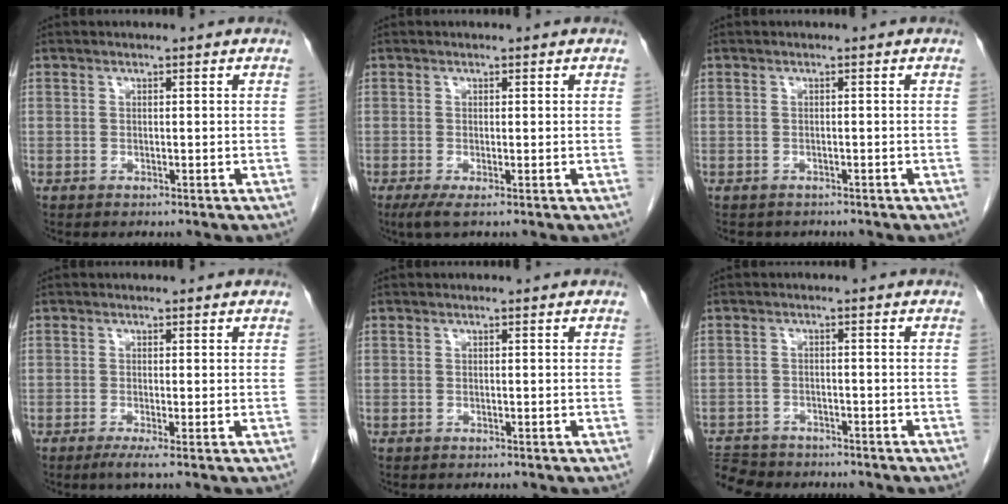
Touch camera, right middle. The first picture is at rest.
{"total": 2.1, "force": [-1.2, 0.1, 1.7], "torque": [-0.036, -0.009, -0.021]}
{"total": 2.4, "force": [-2.1, 1.2, 0.3], "torque": [-0.011, 0.000, -0.028]}
{"total": 1.8, "force": [-1.0, -0.3, 1.5], "torque": [-0.024, -0.005, -0.018]}
{"total": 0.0}
{"total": 8.2, "force": [-7.4, 3.3, 1.6], "torque": [-0.043, -0.002, -0.115]}